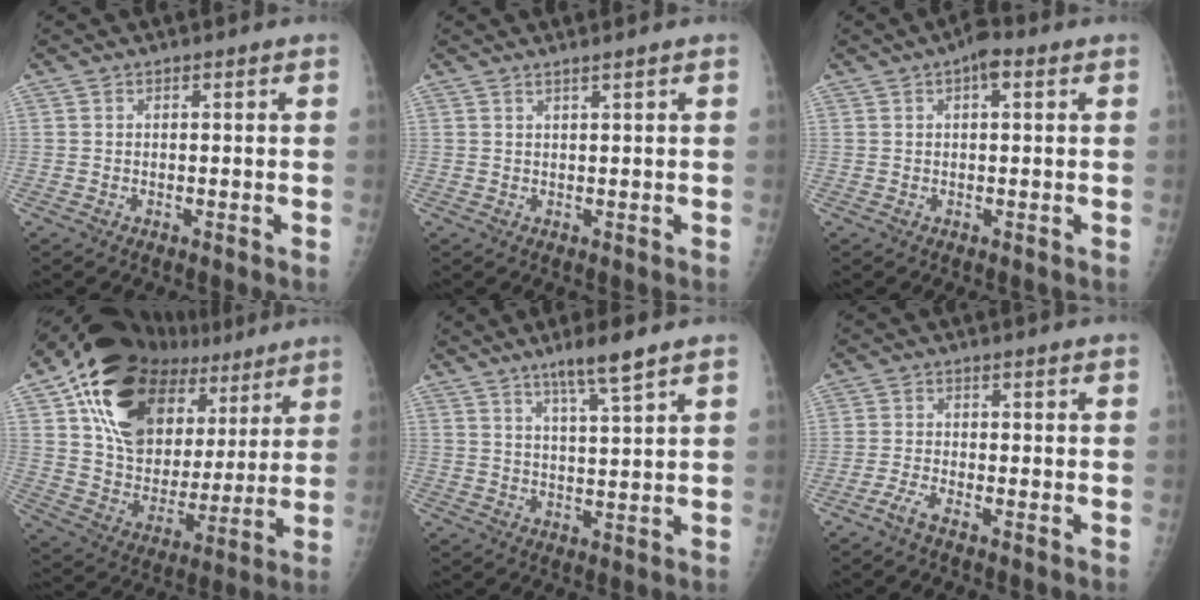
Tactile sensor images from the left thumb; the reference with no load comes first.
{"total": 0.8, "force": [0.8, 0.0, 0.3], "torque": [-0.004, -0.006, 0.014]}
{"total": 3.4, "force": [1.3, 1.6, 2.7], "torque": [-0.031, 0.006, 0.011]}
{"total": 26.2, "force": [14.2, 16.0, 15.1], "torque": [-0.202, -0.018, 0.247]}
{"total": 6.2, "force": [4.4, 0.1, 4.4], "torque": [-0.079, -0.027, 0.080]}
{"total": 2.6, "force": [-2.0, 0.2, 1.6], "torque": [-0.047, 0.002, -0.048]}